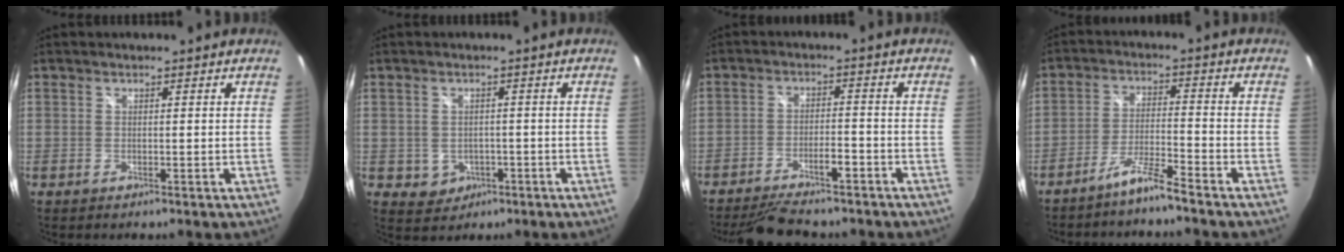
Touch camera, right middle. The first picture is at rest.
{"total": 4.0, "force": [-1.1, 3.6, 1.1], "torque": [-0.033, 0.003, -0.004]}
{"total": 10.8, "force": [-8.9, 2.9, 5.3], "torque": [-0.116, -0.007, -0.136]}
{"total": 5.1, "force": [-4.5, -0.9, 2.3], "torque": [-0.060, 0.009, -0.082]}